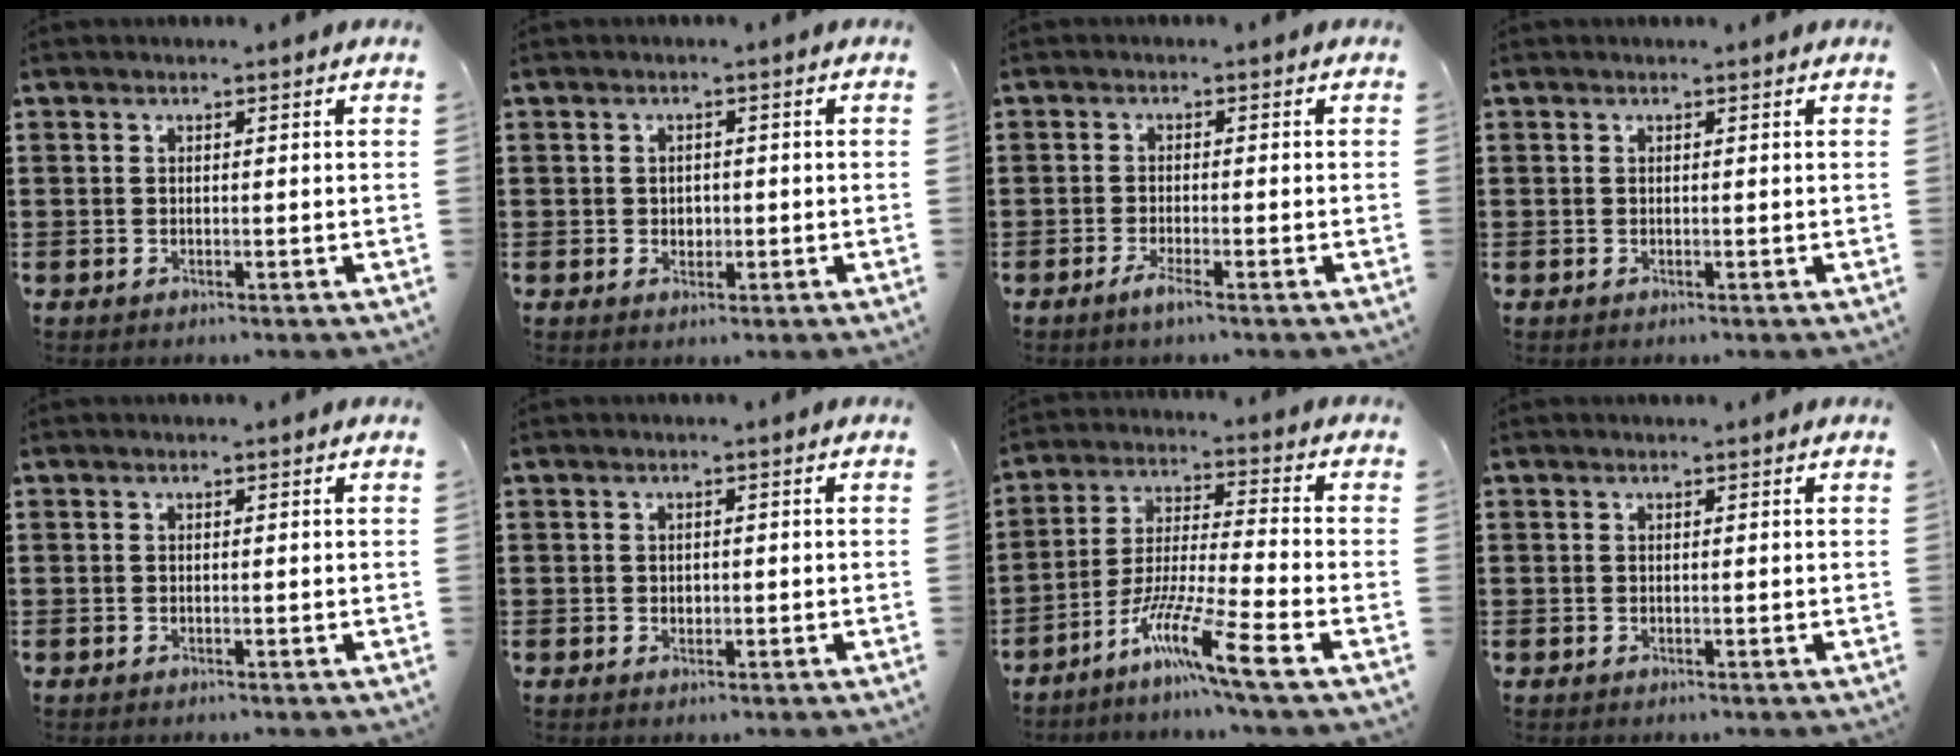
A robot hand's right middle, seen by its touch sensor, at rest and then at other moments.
{"total": 1.4, "force": [-0.1, 1.3, 0.6], "torque": [-0.014, 0.005, -0.004]}
{"total": 2.0, "force": [-1.3, 0.0, 1.5], "torque": [-0.033, -0.004, -0.026]}
{"total": 0.0}
{"total": 0.0}
{"total": 0.7, "force": [0.1, 0.7, 0.2], "torque": [-0.006, 0.004, 0.001]}
{"total": 10.0, "force": [-6.9, 0.1, 7.2], "torque": [-0.148, -0.010, -0.138]}
{"total": 0.0}